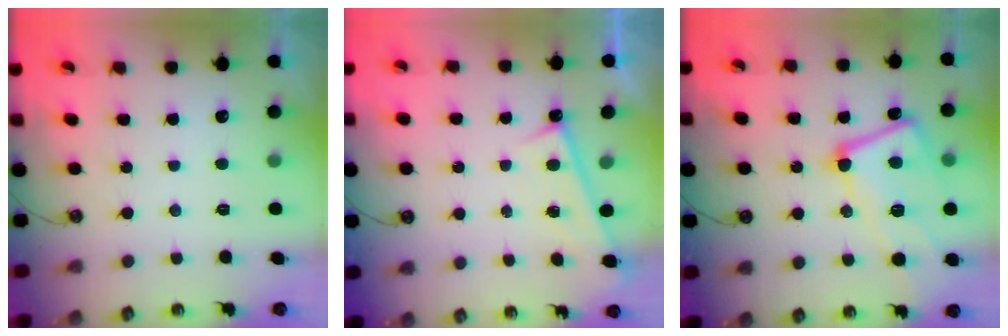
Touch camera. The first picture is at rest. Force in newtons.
{"total": 0.6, "press": 0.1, "slide": 0.6}
{"total": 9.5, "press": 9.4, "slide": 1.5}